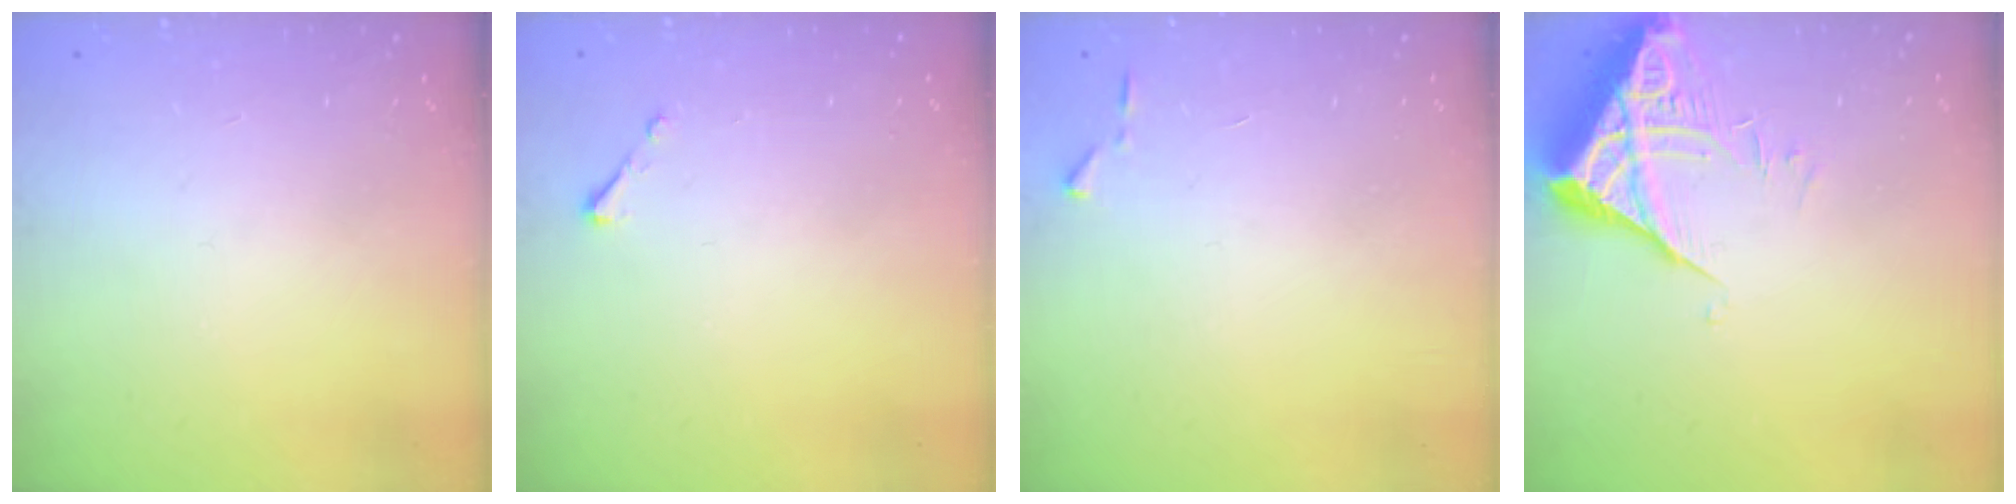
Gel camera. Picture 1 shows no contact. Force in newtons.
{"total": 2.5, "press": 2.5, "slide": 0.3}
{"total": 3.6, "press": 3.6, "slide": 0.5}
{"total": 5.7, "press": 5.7, "slide": 0.5}